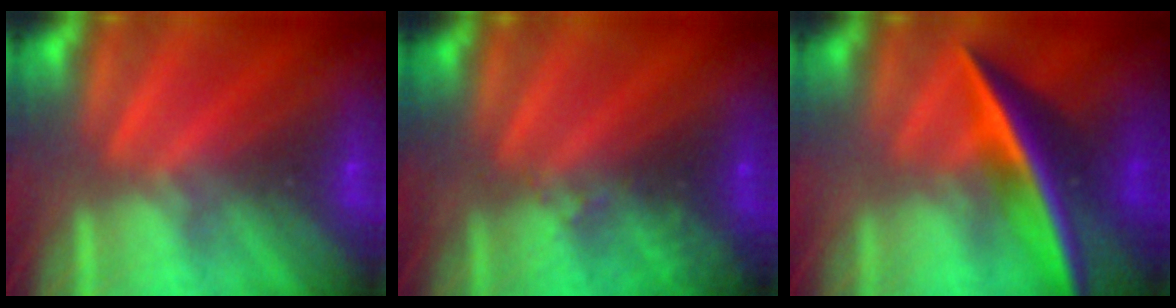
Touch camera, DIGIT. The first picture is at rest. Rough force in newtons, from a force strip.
{"total": 2.9}
{"total": 2.7}